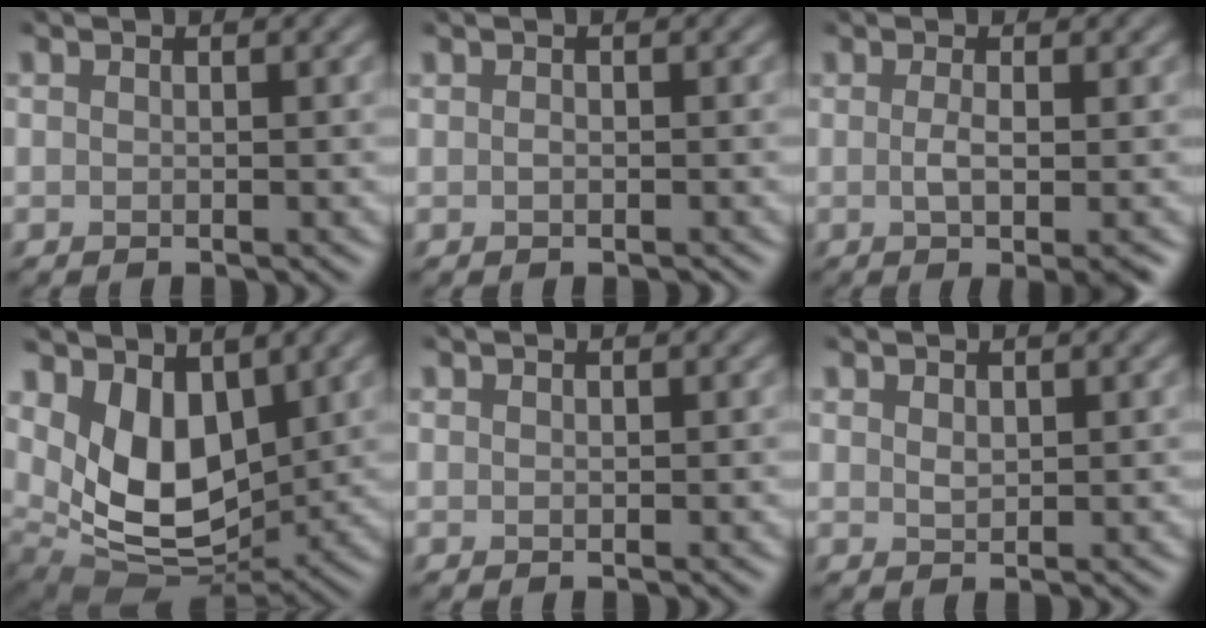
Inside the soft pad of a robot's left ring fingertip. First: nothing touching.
{"total": 0.0}
{"total": 2.6, "force": [-0.5, 0.0, 2.5], "torque": [-0.032, -0.003, -0.009]}
{"total": 6.9, "force": [1.5, 4.1, 5.4], "torque": [-0.104, -0.023, 0.021]}
{"total": 0.0}
{"total": 0.6, "force": [0.5, 0.2, 0.4], "torque": [-0.007, -0.002, 0.011]}